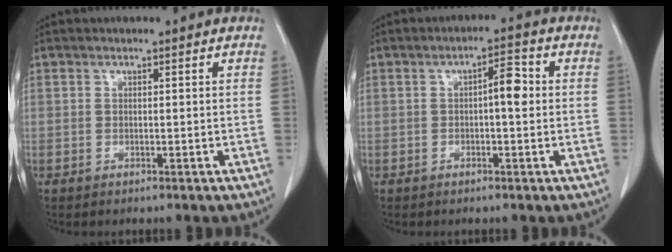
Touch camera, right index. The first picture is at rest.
{"total": 3.9, "force": [0.2, 0.9, 3.8], "torque": [-0.056, 0.010, -0.002]}